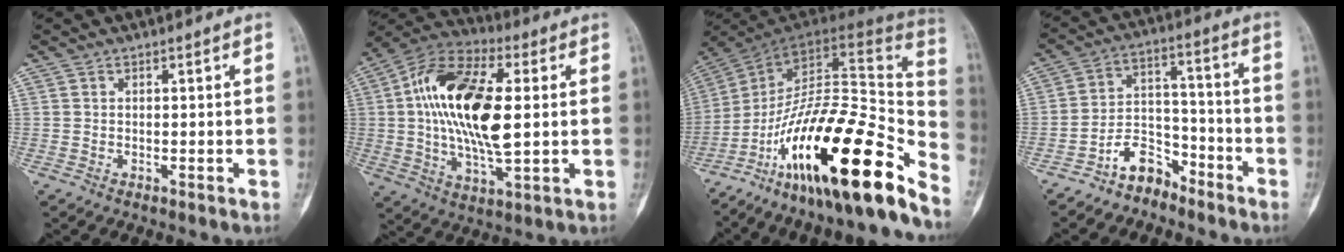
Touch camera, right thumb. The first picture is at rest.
{"total": 20.9, "force": [2.2, 9.3, 18.6], "torque": [-0.353, 0.007, 0.033]}
{"total": 30.3, "force": [-18.8, 7.5, 22.5], "torque": [-0.292, 0.094, -0.305]}
{"total": 8.0, "force": [-6.3, 4.3, 2.3], "torque": [-0.023, 0.078, -0.120]}